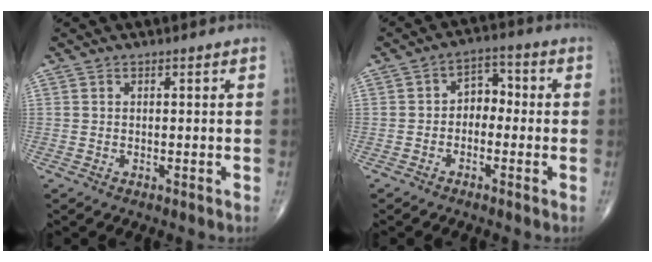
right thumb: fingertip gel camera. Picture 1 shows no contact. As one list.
[{"total": 4.9, "force": [-0.8, 3.6, 3.3], "torque": [-0.024, 0.026, -0.028]}]